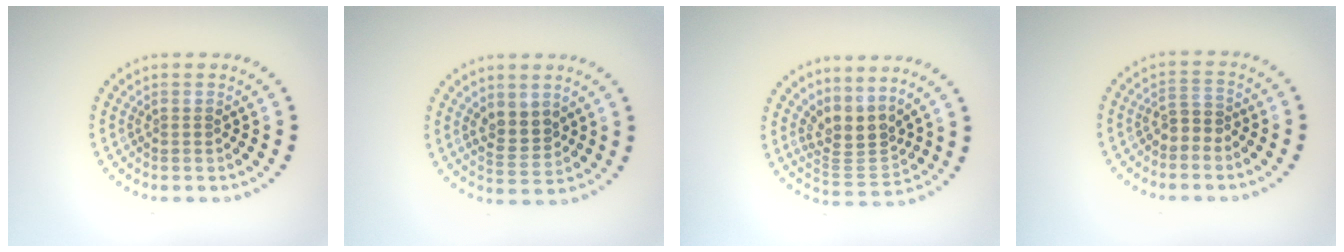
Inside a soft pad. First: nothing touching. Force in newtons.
{"total": 2.7, "press": 2.5, "slide": 0.8}
{"total": 3.4, "press": 2.5, "slide": 2.2}
{"total": 1.8, "press": 1.5, "slide": 0.9}